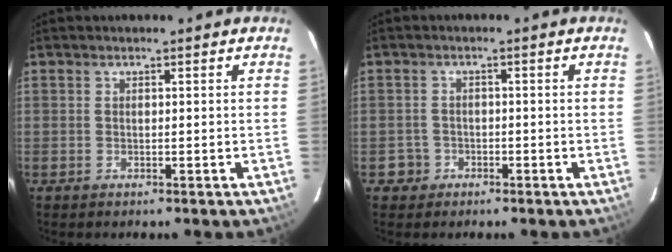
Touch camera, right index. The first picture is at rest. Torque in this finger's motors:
{"motor_torque": [-0.79, 0.56, -0.95, -0.21]}